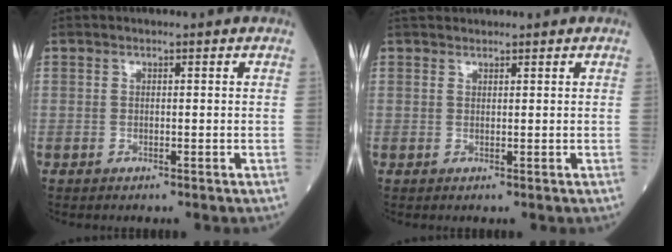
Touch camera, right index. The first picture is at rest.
{"total": 1.9, "force": [1.8, 0.5, 0.3], "torque": [-0.008, 0.022, 0.036]}